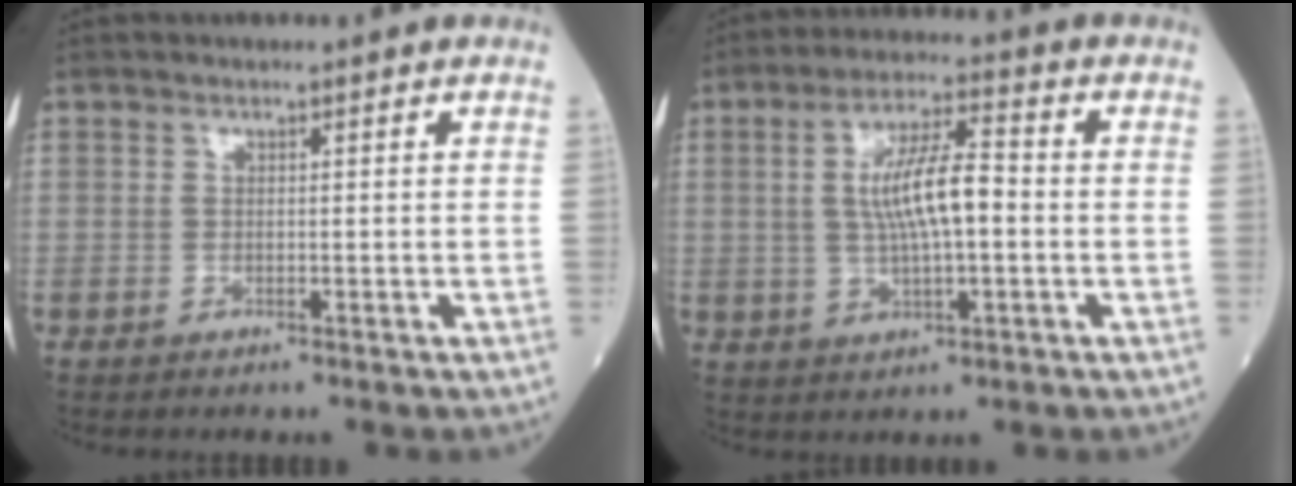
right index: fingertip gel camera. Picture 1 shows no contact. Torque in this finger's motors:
{"motor_torque": [0.96, 0.64, 0.57, 0.18]}